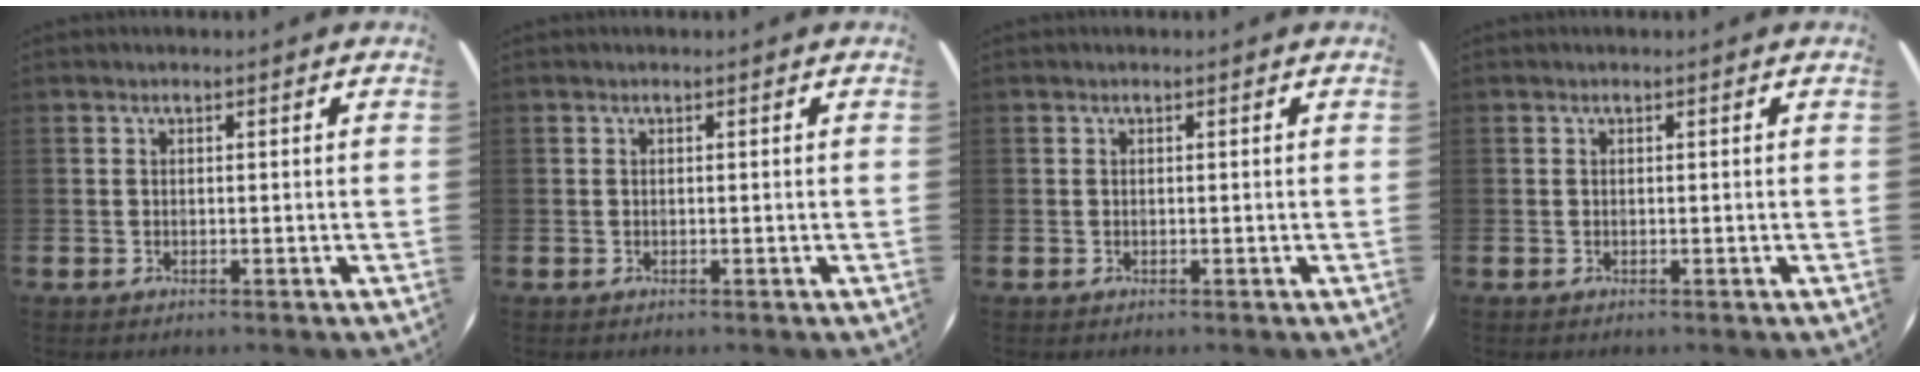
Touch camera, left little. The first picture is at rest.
{"total": 0.0}
{"total": 0.0}
{"total": 0.0}